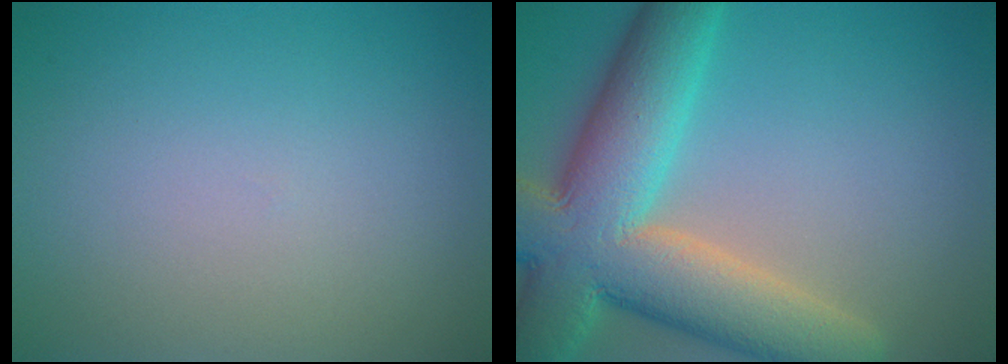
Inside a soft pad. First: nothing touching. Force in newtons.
{"total": 12.4, "press": 12.3, "slide": 0.7}